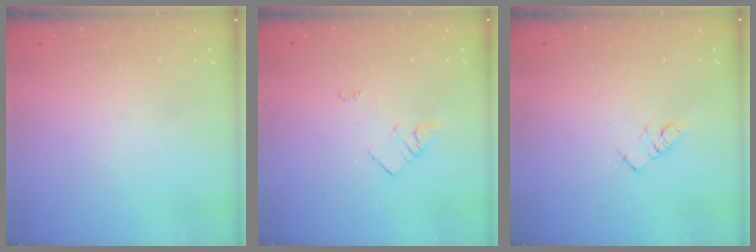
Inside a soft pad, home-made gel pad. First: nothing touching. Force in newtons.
{"total": 2.4, "press": 2.4, "slide": 0.3}
{"total": 5.4, "press": 5.4, "slide": 0.1}